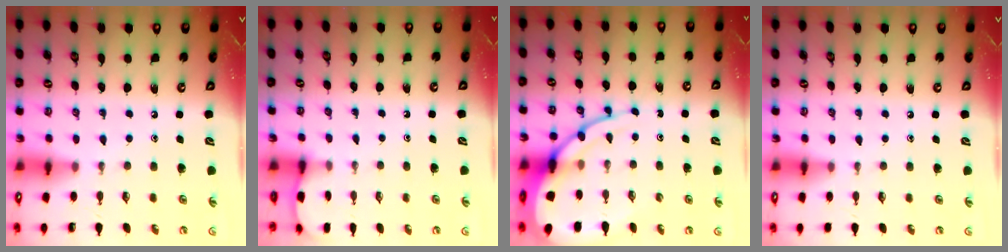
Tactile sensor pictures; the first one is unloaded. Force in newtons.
{"total": 2.4, "press": 2.4, "slide": 0.2}
{"total": 12.5, "press": 12.5, "slide": 1.1}
{"total": 2.3, "press": 2.2, "slide": 0.4}